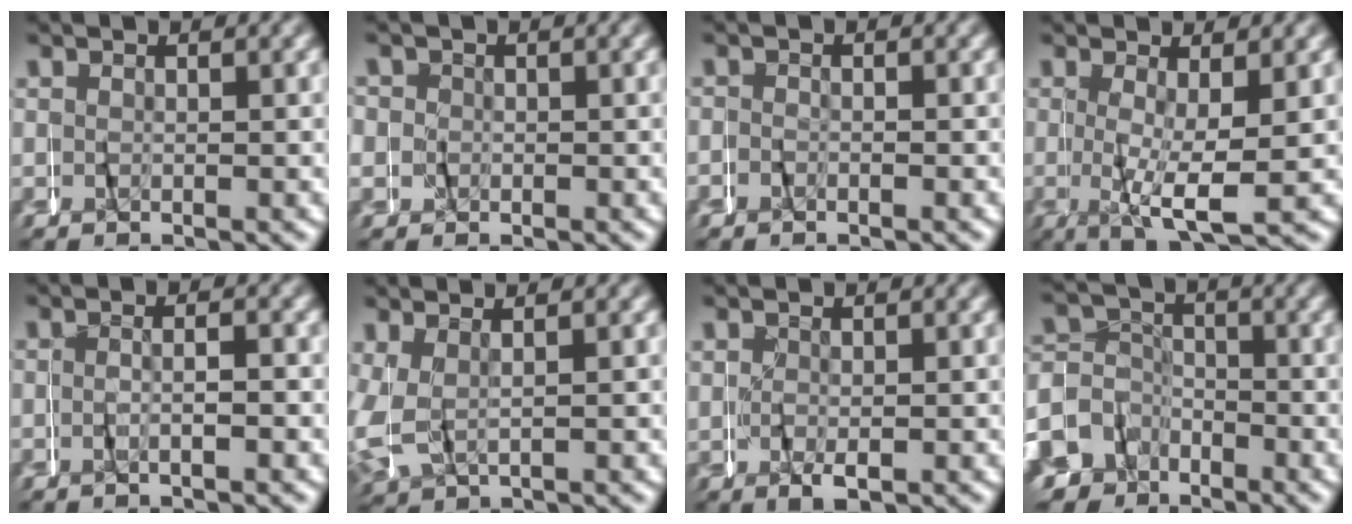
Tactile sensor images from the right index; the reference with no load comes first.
{"total": 3.3, "force": [0.7, 3.1, 0.7], "torque": [-0.018, 0.008, 0.005]}
{"total": 1.2, "force": [-1.1, 0.5, 0.0], "torque": [-0.008, 0.001, -0.023]}
{"total": 4.7, "force": [-1.2, 0.9, 4.4], "torque": [-0.077, -0.011, -0.012]}
{"total": 1.4, "force": [-1.2, -0.1, 0.8], "torque": [-0.012, 0.007, -0.025]}
{"total": 4.2, "force": [-0.1, 3.7, 2.0], "torque": [-0.082, -0.010, 0.004]}
{"total": 1.1, "force": [0.1, 0.4, 1.0], "torque": [-0.011, -0.002, 0.004]}
{"total": 8.3, "force": [-3.7, 7.2, 1.8], "torque": [-0.046, -0.026, -0.068]}